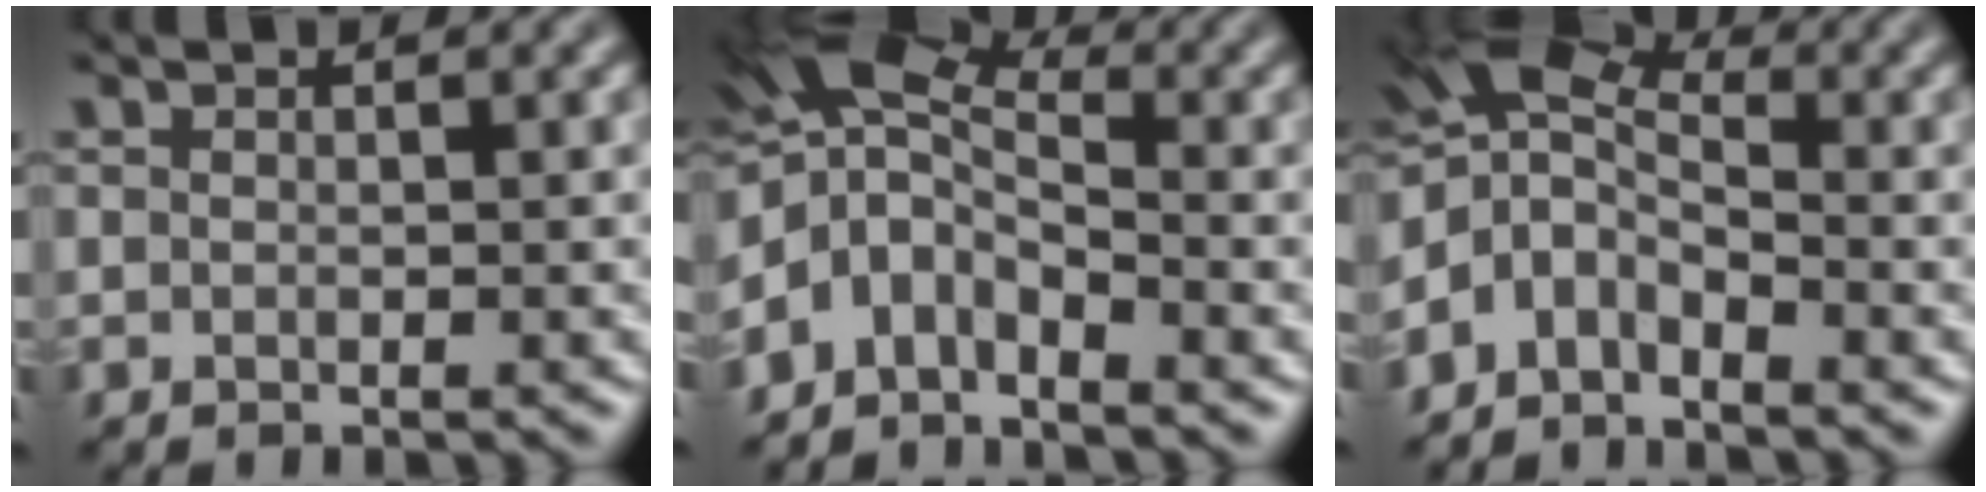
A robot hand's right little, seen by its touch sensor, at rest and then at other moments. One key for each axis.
{"total": 6.4, "fx": -2.8, "fy": 3.5, "fz": 4.5, "tx": -0.087, "ty": 0.011, "tz": -0.075}
{"total": 5.1, "fx": -2.4, "fy": 3.0, "fz": 3.3, "tx": -0.063, "ty": 0.008, "tz": -0.066}